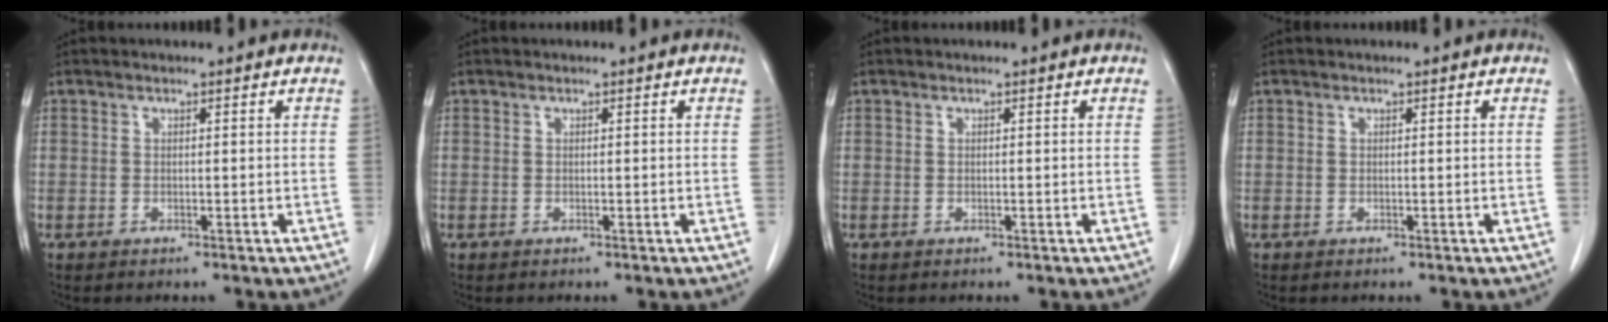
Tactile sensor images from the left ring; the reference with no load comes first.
{"total": 0.0}
{"total": 0.0}
{"total": 0.0}